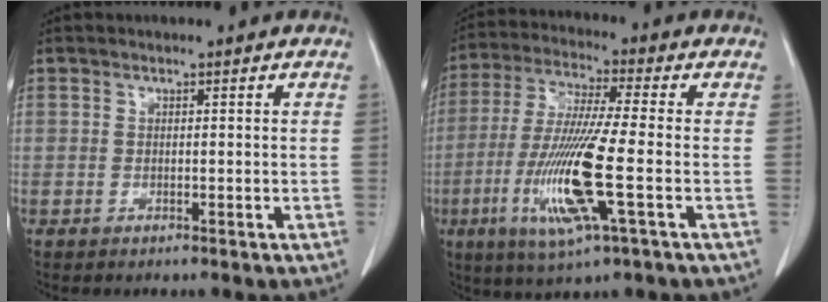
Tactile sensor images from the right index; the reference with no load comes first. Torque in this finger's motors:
{"motor_torque": [1.87, -0.27, 0.48, 0.14]}